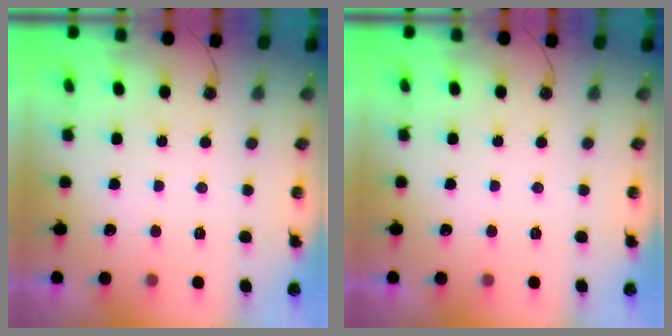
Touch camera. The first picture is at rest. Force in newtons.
{"total": 0.0}